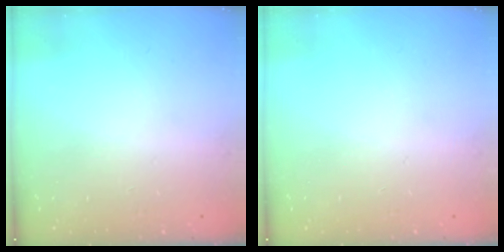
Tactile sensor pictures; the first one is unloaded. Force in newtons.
{"total": 0.0}